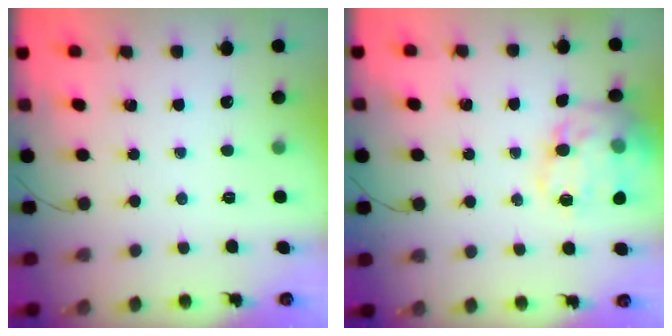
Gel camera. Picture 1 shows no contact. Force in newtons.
{"total": 15.9, "press": 15.8, "slide": 1.7}